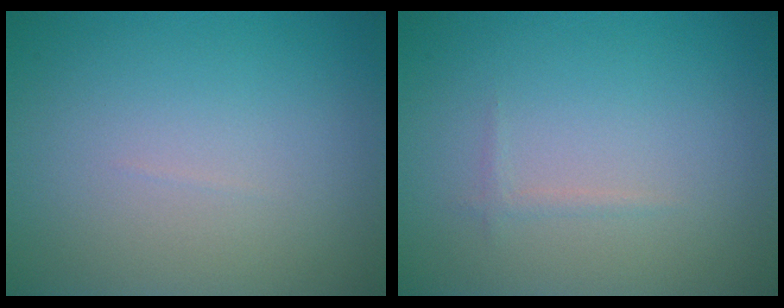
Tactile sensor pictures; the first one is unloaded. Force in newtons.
{"total": 0.5, "press": 0.5, "slide": 0.1}